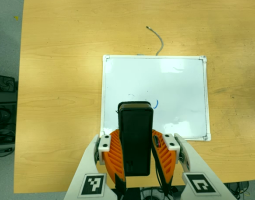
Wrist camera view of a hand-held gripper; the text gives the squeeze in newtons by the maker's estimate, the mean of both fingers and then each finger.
{"total": 7.2, "left": 6.2, "right": 8.1}